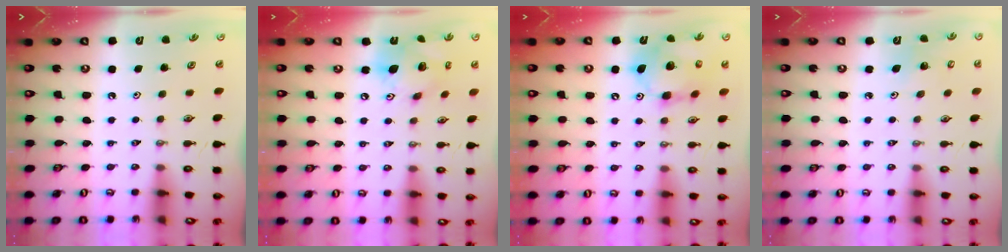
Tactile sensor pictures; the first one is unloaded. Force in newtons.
{"total": 15.5, "press": 15.2, "slide": 2.9}
{"total": 13.5, "press": 13.3, "slide": 2.4}
{"total": 4.4, "press": 4.3, "slide": 0.9}